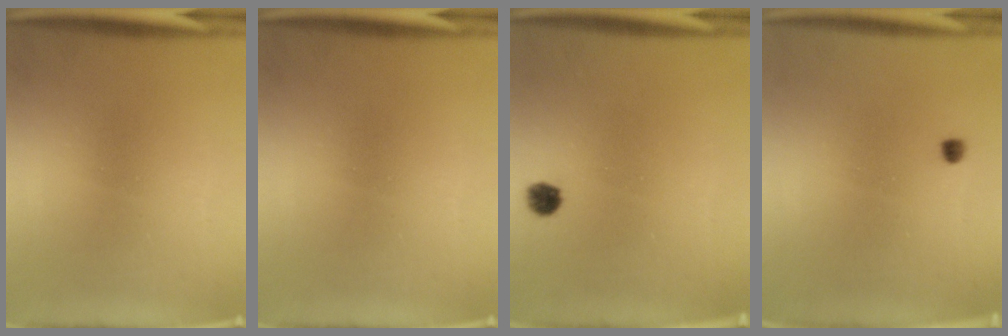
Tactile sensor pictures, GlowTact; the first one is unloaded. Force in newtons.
{"total": 0.0}
{"total": 2.3}
{"total": 1.0}